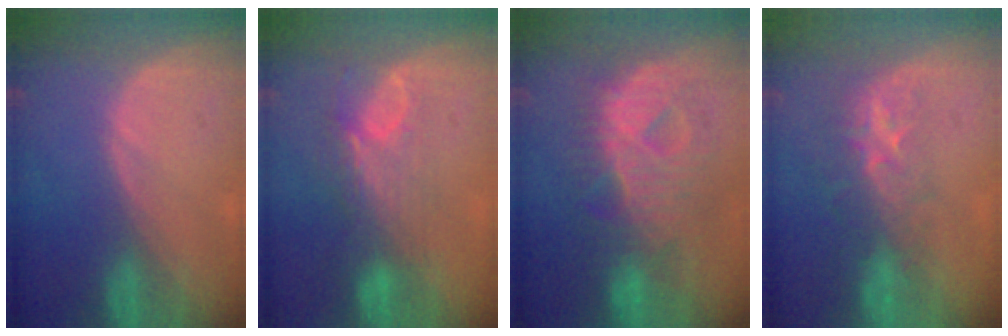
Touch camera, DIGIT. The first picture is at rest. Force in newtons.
{"total": 7.6, "press": 6.6, "slide": 3.7}
{"total": 10.8, "press": 10.7, "slide": 0.9}
{"total": 8.8, "press": 7.2, "slide": 5.1}